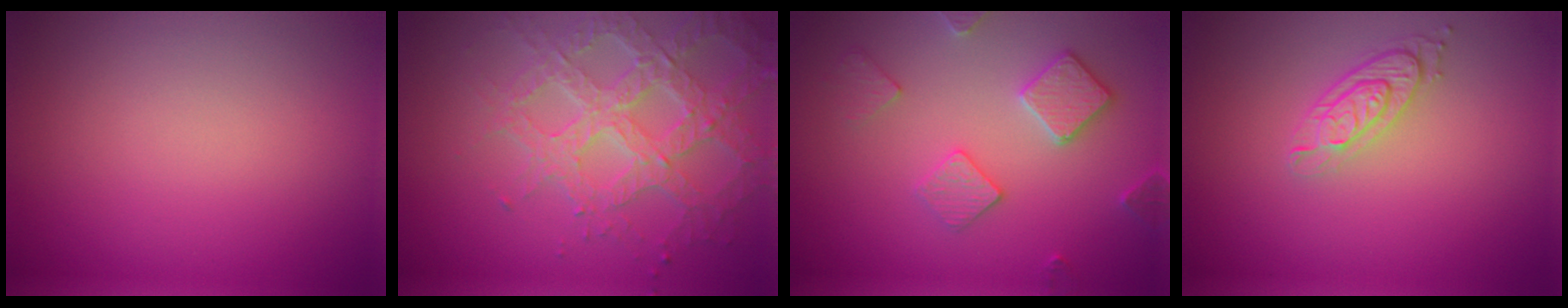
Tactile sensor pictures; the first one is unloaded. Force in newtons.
{"total": 5.9, "press": 4.8, "slide": 3.4}
{"total": 3.2, "press": 3.2, "slide": 0.6}
{"total": 3.0, "press": 2.2, "slide": 2.1}